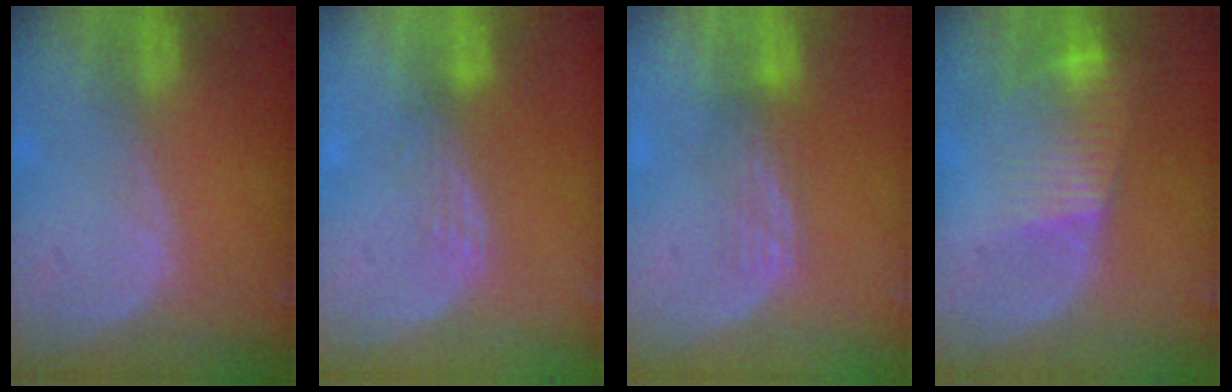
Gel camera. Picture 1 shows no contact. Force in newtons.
{"total": 3.0, "press": 2.5, "slide": 1.7}
{"total": 3.3, "press": 3.0, "slide": 1.5}
{"total": 7.9, "press": 6.7, "slide": 4.2}